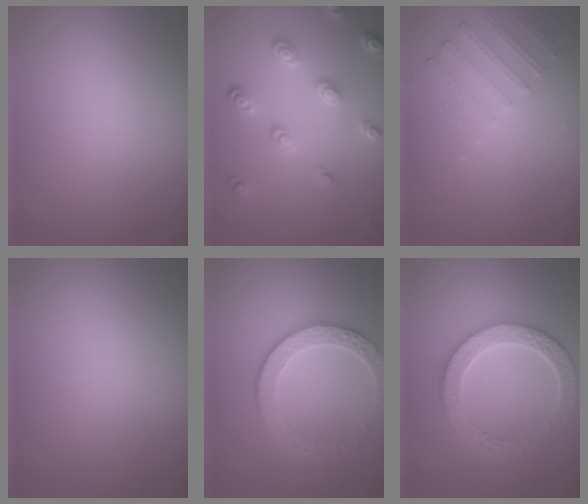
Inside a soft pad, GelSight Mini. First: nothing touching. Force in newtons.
{"total": 3.6, "press": 2.8, "slide": 2.3}
{"total": 1.7, "press": 1.2, "slide": 1.2}
{"total": 0.0}
{"total": 3.8, "press": 3.4, "slide": 1.7}
{"total": 4.1, "press": 4.0, "slide": 1.0}